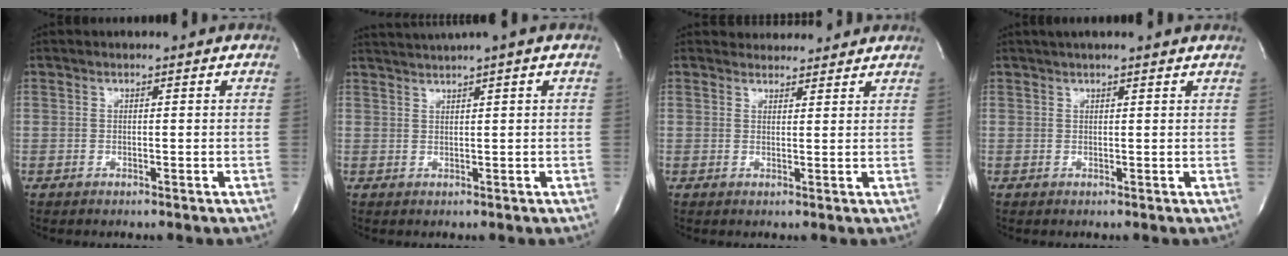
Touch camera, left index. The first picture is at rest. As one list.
[{"total": 3.7, "force": [2.8, -1.3, 2.0], "torque": [-0.039, 0.013, 0.053]}, {"total": 4.5, "force": [4.3, 1.3, 0.2], "torque": [-0.004, 0.010, 0.053]}, {"total": 6.1, "force": [5.2, 0.2, 3.1], "torque": [-0.050, 0.026, 0.063]}]